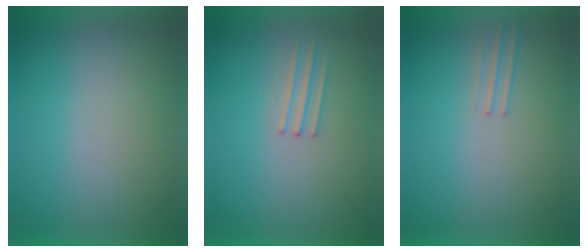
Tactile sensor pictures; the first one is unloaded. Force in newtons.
{"total": 1.2}
{"total": 1.1}